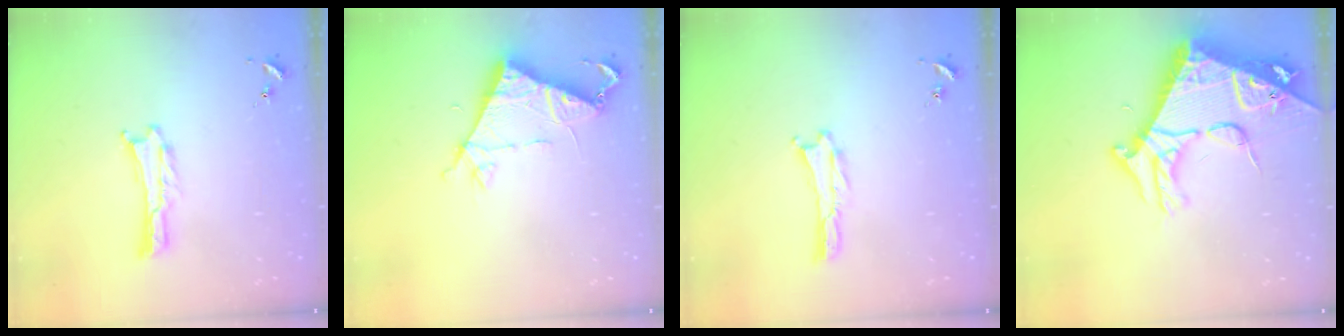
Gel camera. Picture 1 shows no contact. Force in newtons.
{"total": 8.3, "press": 8.3, "slide": 0.6}
{"total": 0.0}
{"total": 12.0, "press": 11.9, "slide": 1.3}